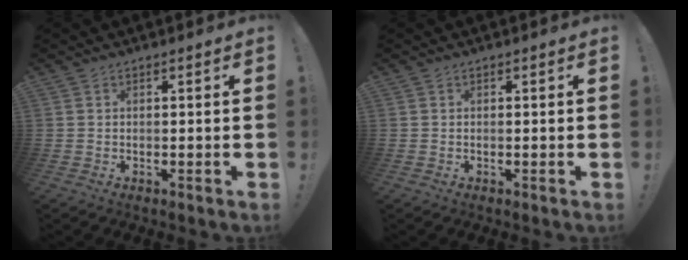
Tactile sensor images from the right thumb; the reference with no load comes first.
{"total": 0.0}